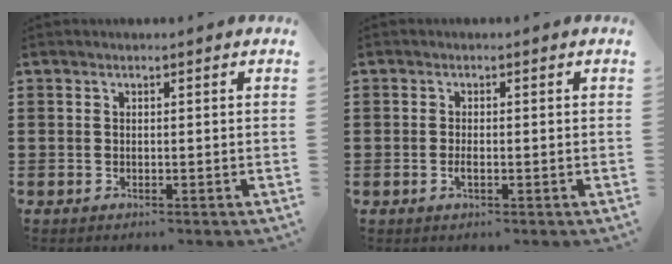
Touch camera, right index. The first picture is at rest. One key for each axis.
{"total": 1.0, "fx": -0.3, "fy": 0.2, "fz": 0.9, "tx": -0.026, "ty": -0.005, "tz": -0.007}